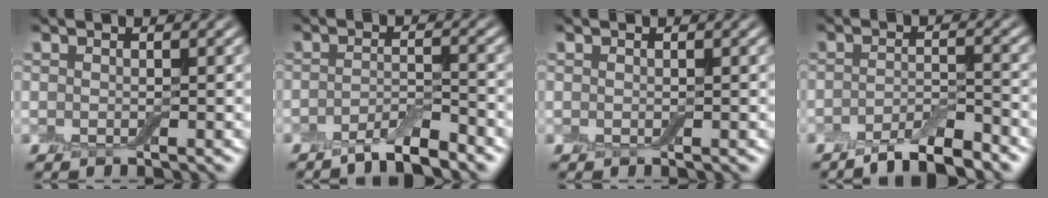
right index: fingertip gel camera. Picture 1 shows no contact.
{"total": 3.4, "force": [-2.7, 0.5, 2.0], "torque": [-0.032, 0.005, -0.055]}
{"total": 0.0}
{"total": 4.4, "force": [-3.5, 0.9, 2.6], "torque": [-0.041, 0.001, -0.061]}